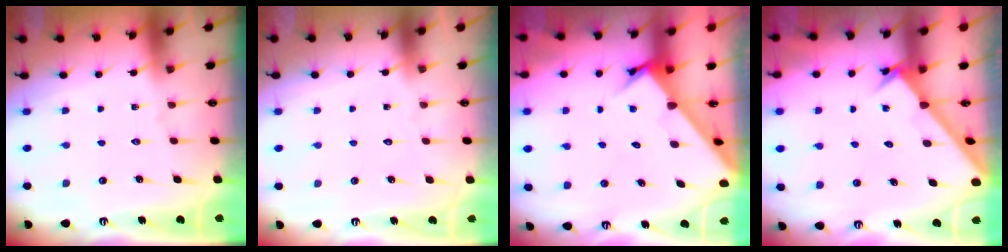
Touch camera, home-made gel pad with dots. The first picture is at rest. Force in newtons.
{"total": 1.6, "press": 1.6, "slide": 0.0}
{"total": 2.9, "press": 2.9, "slide": 0.2}
{"total": 2.2, "press": 2.2, "slide": 0.2}